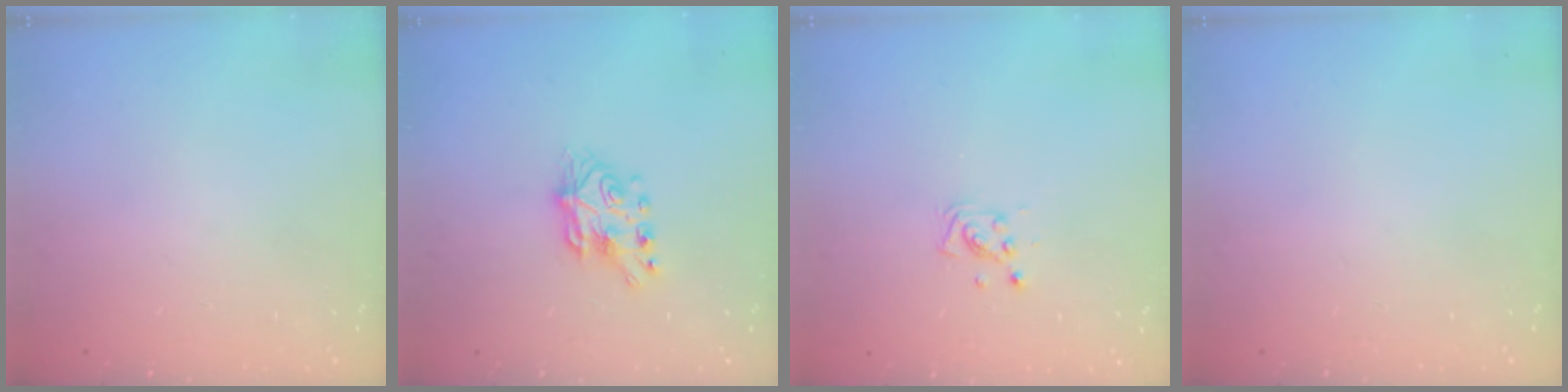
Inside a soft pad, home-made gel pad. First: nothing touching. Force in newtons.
{"total": 6.9, "press": 6.9, "slide": 0.5}
{"total": 4.6, "press": 4.4, "slide": 1.4}
{"total": 0.0}